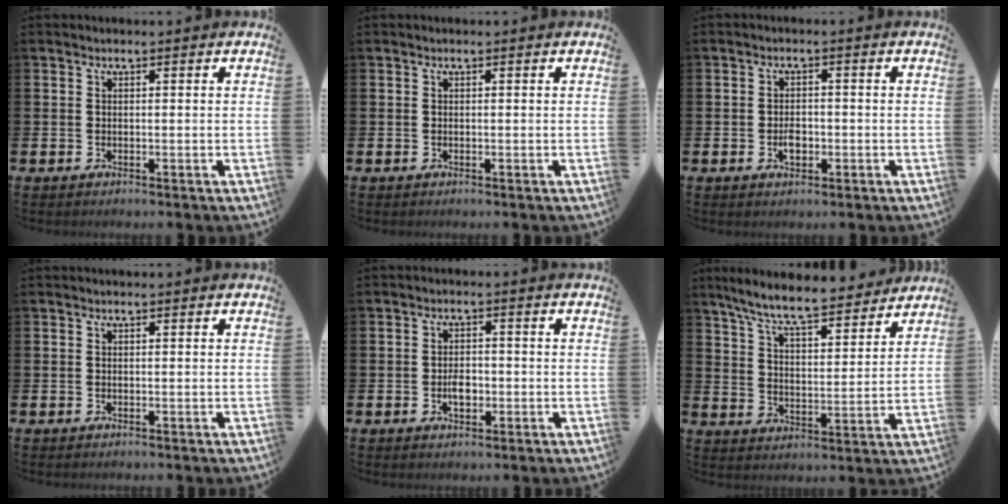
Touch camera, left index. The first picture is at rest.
{"total": 0.0}
{"total": 2.5, "force": [-0.6, 1.7, 1.8], "torque": [-0.021, -0.001, -0.015]}
{"total": 0.0}
{"total": 2.8, "force": [-0.6, 1.8, 2.0], "torque": [-0.026, -0.002, -0.015]}
{"total": 8.6, "force": [7.9, 1.1, 3.3], "torque": [-0.090, -0.049, 0.137]}